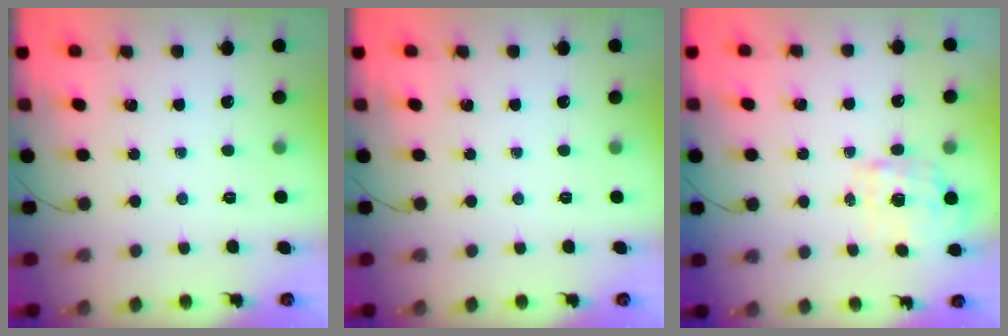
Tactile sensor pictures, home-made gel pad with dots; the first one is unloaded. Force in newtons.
{"total": 0.0}
{"total": 1.2, "press": 1.0, "slide": 0.7}